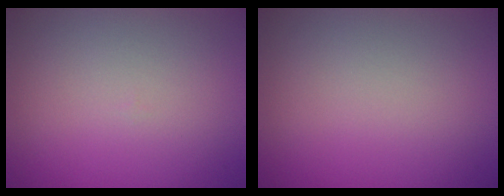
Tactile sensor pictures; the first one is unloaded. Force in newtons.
{"total": 0.0}